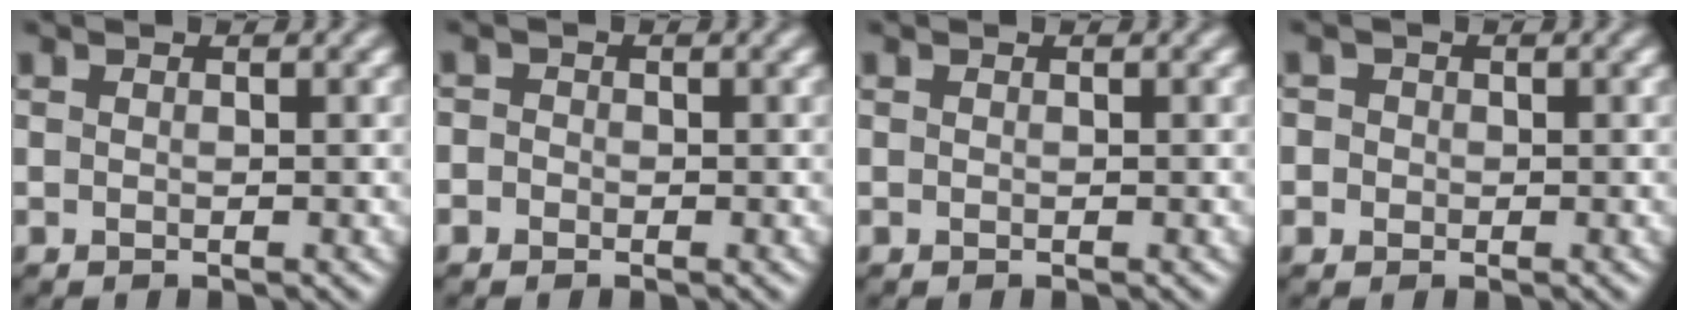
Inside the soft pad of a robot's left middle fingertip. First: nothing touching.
{"total": 1.2, "force": [-0.4, 1.2, 0.2], "torque": [0.020, 0.008, -0.027]}
{"total": 0.0}
{"total": 2.2, "force": [0.1, 2.1, 0.5], "torque": [0.011, 0.017, -0.020]}